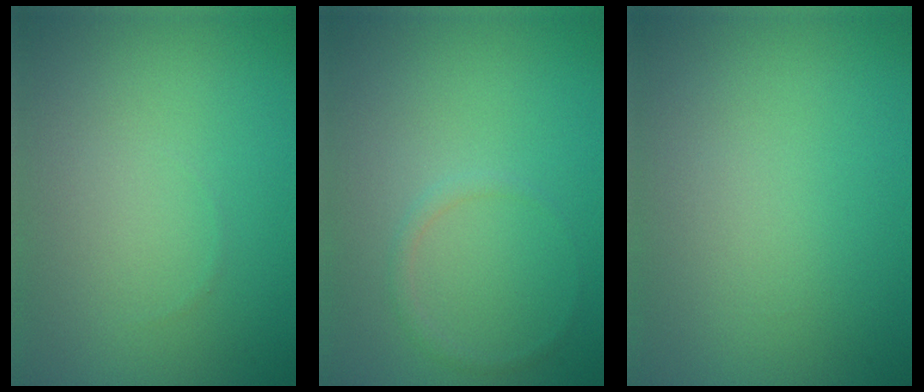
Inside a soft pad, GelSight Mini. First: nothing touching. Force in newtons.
{"total": 0.8, "press": 0.8, "slide": 0.0}
{"total": 0.0}